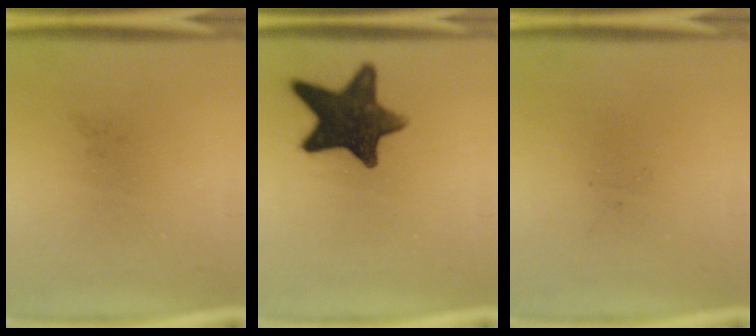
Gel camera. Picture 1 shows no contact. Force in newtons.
{"total": 13.9}
{"total": 0.0}